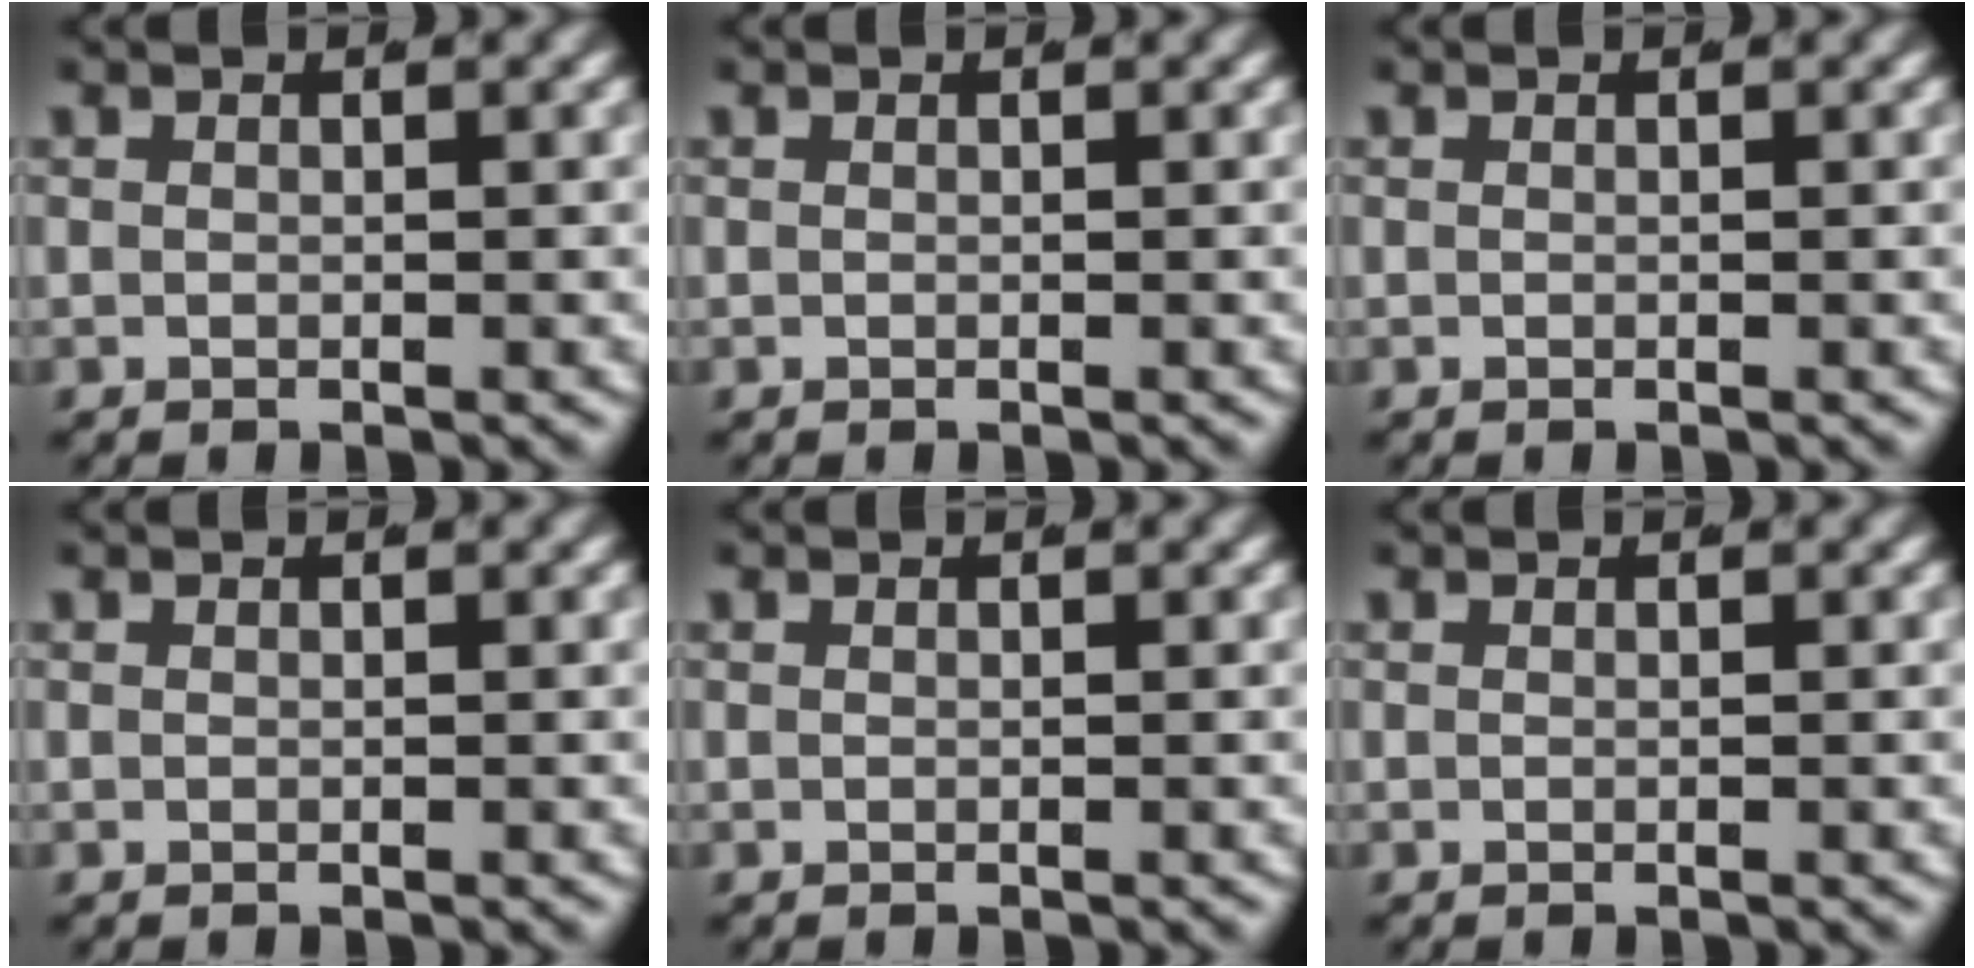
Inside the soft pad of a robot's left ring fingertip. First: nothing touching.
{"total": 0.0}
{"total": 0.0}
{"total": 0.0}
{"total": 0.0}
{"total": 0.0}